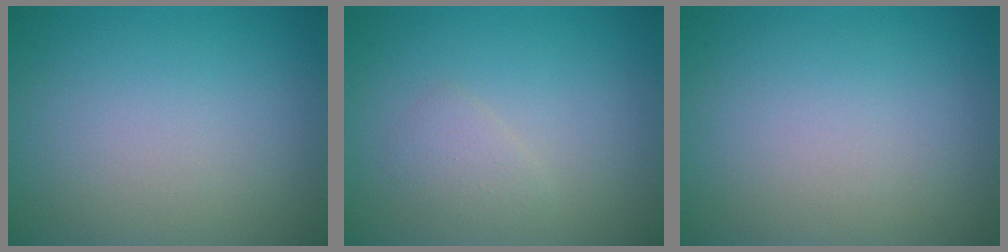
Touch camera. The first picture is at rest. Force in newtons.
{"total": 1.3, "press": 1.3, "slide": 0.0}
{"total": 0.0}